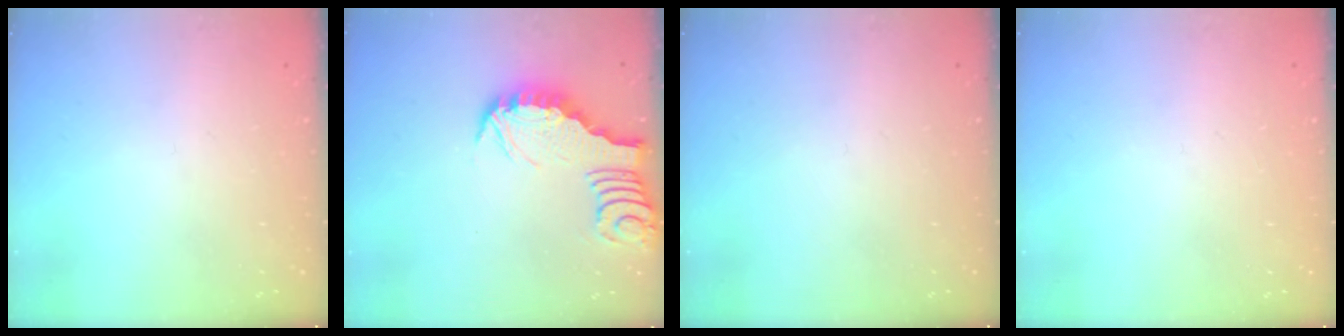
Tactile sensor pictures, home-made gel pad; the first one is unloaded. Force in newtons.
{"total": 3.0, "press": 2.9, "slide": 0.3}
{"total": 0.0}
{"total": 0.0}